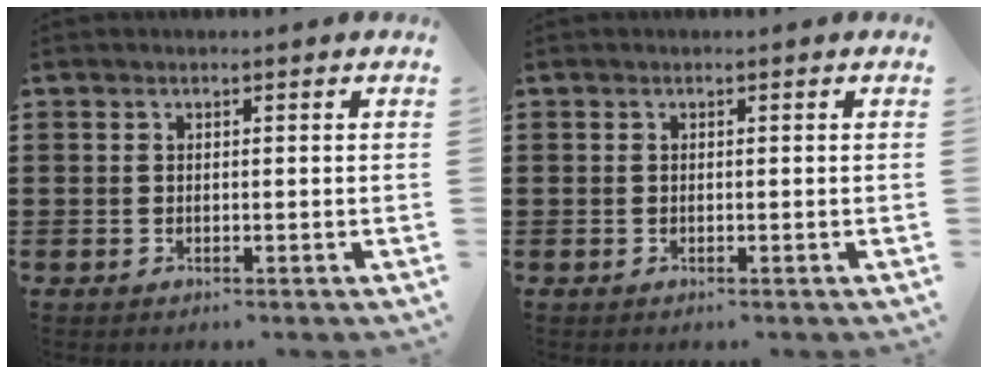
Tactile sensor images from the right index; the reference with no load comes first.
{"total": 0.0}